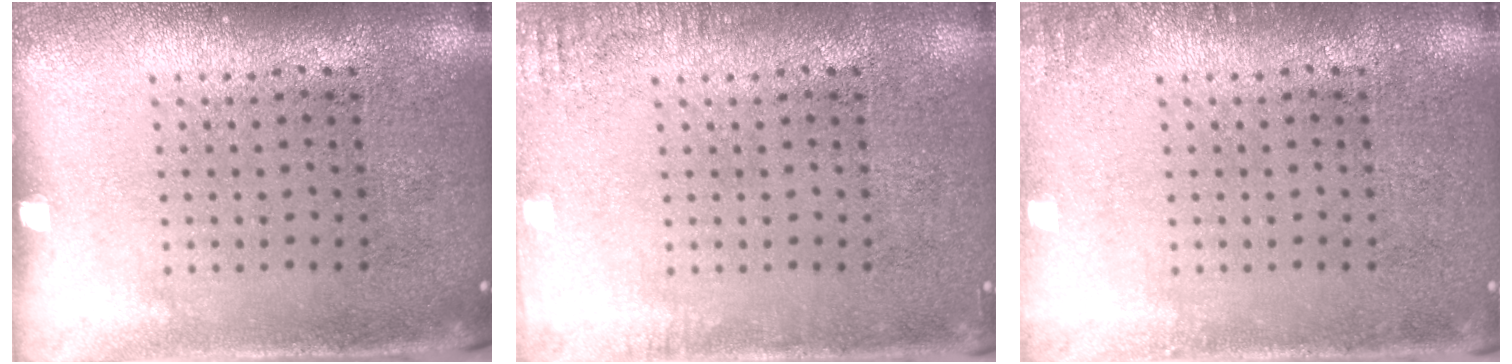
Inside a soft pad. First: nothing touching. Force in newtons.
{"total": 1.5, "press": 1.5, "slide": 0.3}
{"total": 1.1, "press": 1.1, "slide": 0.2}